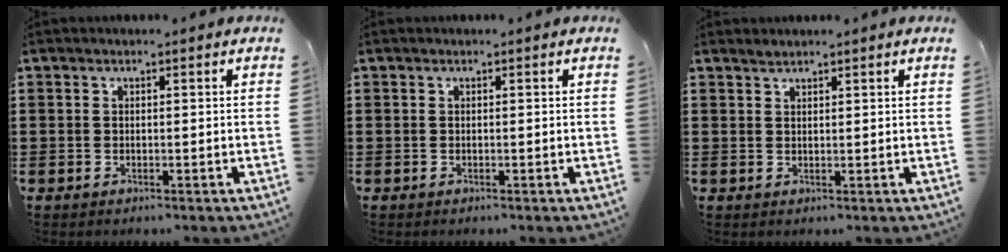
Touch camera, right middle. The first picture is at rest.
{"total": 0.0}
{"total": 1.1, "force": [1.1, -0.1, 0.2], "torque": [-0.005, -0.001, 0.021]}